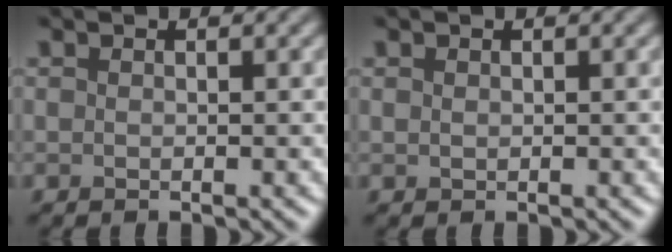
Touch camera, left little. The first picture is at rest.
{"total": 0.0}